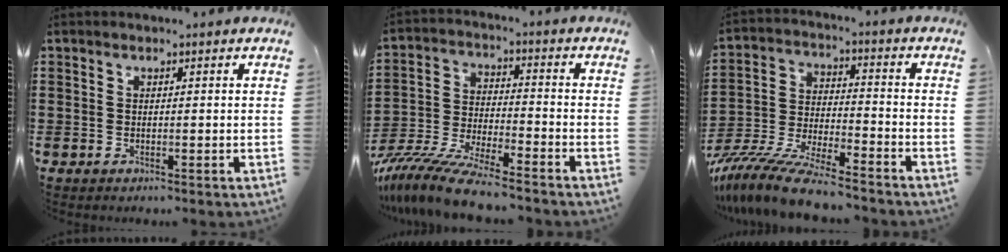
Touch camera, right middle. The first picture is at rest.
{"total": 9.2, "force": [-8.3, 0.3, 3.9], "torque": [-0.077, 0.008, -0.164]}
{"total": 9.4, "force": [-8.7, 0.2, 3.6], "torque": [-0.070, 0.008, -0.173]}